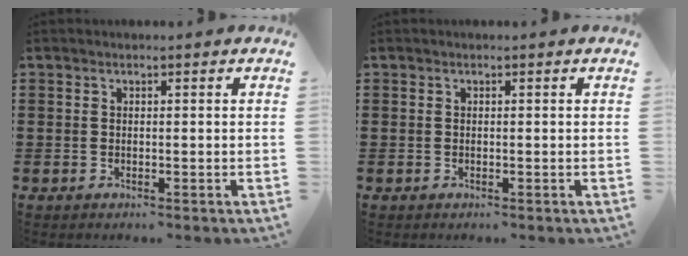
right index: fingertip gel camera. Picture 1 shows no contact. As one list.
[{"total": 0.0}]